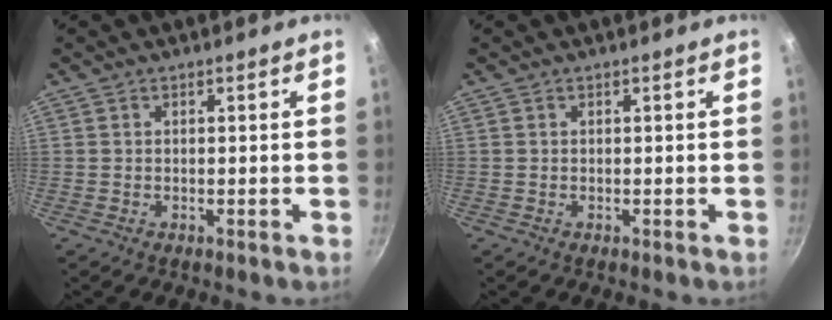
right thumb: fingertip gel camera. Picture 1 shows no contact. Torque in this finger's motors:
{"motor_torque": [0.00, 0.00, 0.00, 0.00, 0.01]}